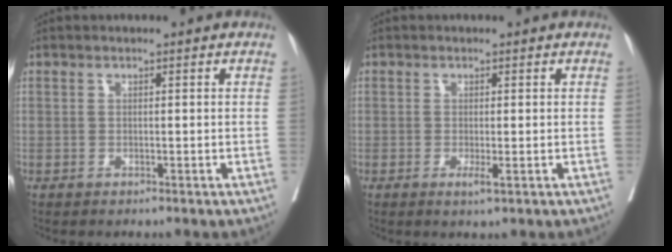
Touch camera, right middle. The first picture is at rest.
{"total": 1.5, "force": [-0.5, 0.1, 1.4], "torque": [-0.023, -0.006, -0.008]}